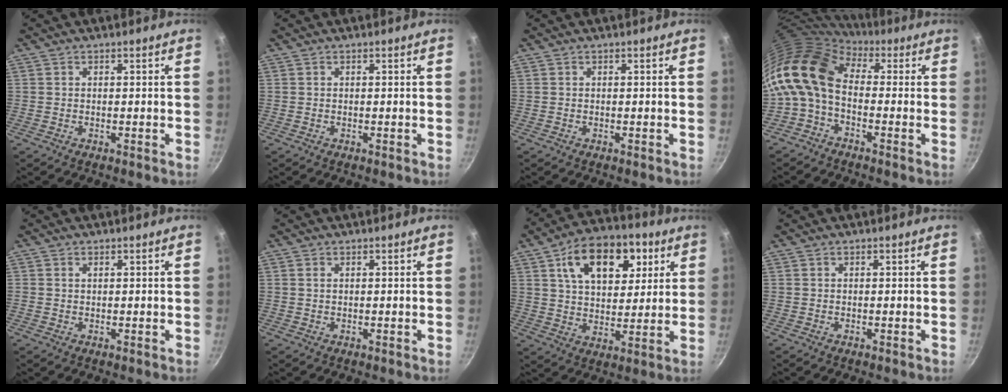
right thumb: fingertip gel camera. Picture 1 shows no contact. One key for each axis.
{"total": 0.0}
{"total": 0.0}
{"total": 12.4, "fx": 0.5, "fy": 8.0, "fz": 9.4, "tx": -0.173, "ty": 0.024, "tz": -0.013}
{"total": 0.9, "fx": 0.4, "fy": 0.7, "fz": 0.5, "tx": -0.006, "ty": 0.002, "tz": 0.006}
{"total": 0.8, "fx": 0.3, "fy": 0.5, "fz": 0.5, "tx": -0.009, "ty": 0.002, "tz": 0.005}
{"total": 17.7, "fx": 7.2, "fy": 10.8, "fz": 12.0, "tx": -0.146, "ty": -0.011, "tz": 0.109}
{"total": 0.0}